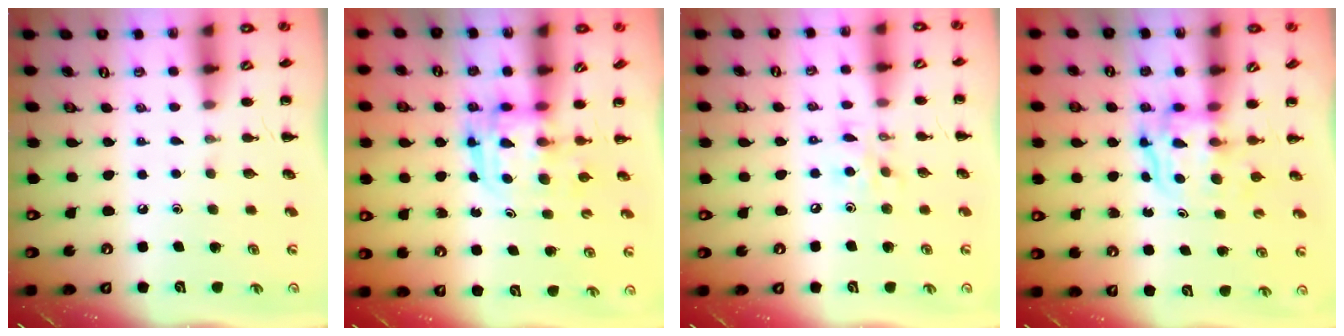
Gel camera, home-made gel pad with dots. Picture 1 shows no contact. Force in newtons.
{"total": 3.0, "press": 3.0, "slide": 0.3}
{"total": 7.4, "press": 7.3, "slide": 0.7}
{"total": 3.6, "press": 3.5, "slide": 0.3}